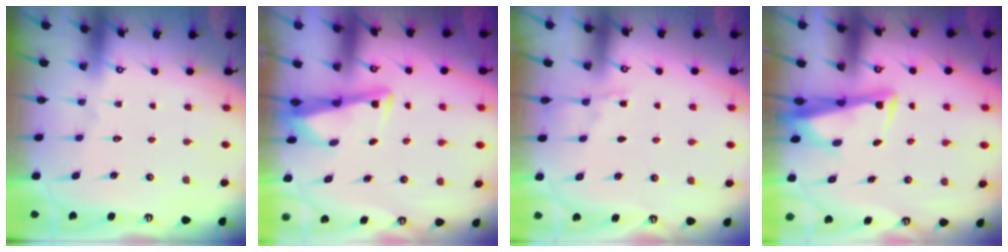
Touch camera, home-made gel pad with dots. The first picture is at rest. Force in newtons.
{"total": 3.4, "press": 3.4, "slide": 0.5}
{"total": 2.9, "press": 2.9, "slide": 0.4}
{"total": 3.7, "press": 3.5, "slide": 1.1}